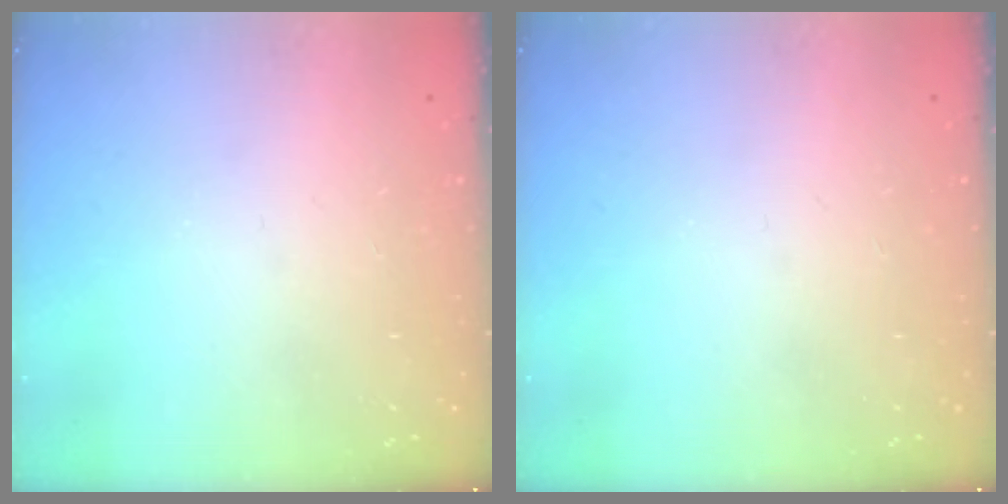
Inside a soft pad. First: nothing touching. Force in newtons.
{"total": 0.0}